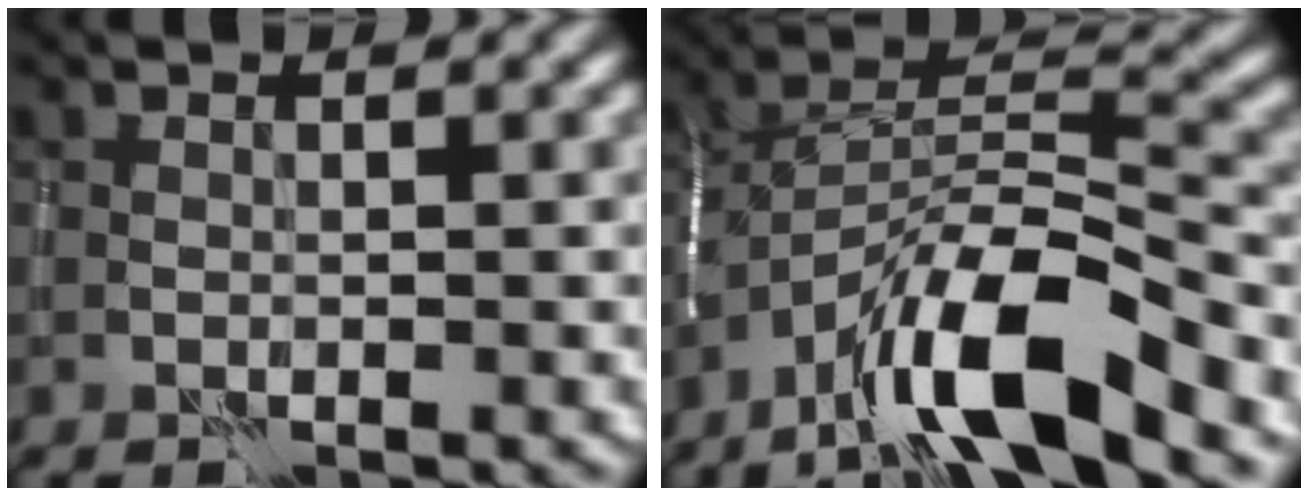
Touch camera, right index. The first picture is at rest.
{"total": 11.3, "force": [-7.4, 2.7, 8.1], "torque": [-0.136, 0.014, -0.139]}